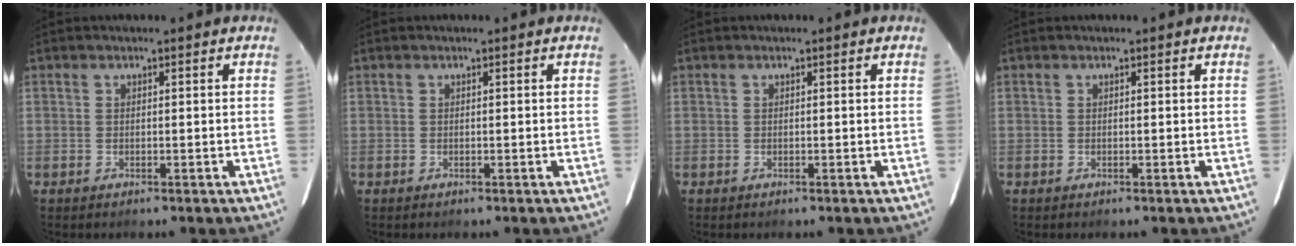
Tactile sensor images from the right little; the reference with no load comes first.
{"total": 0.0}
{"total": 0.0}
{"total": 0.0}